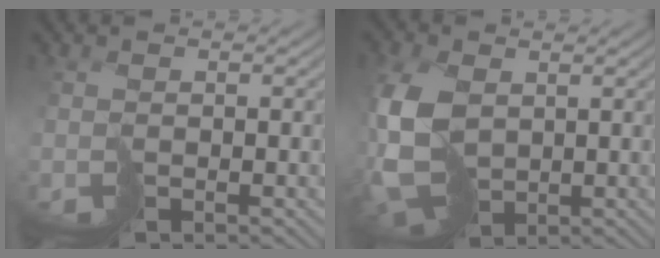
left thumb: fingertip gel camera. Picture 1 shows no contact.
{"total": 10.7, "force": [0.0, 7.2, 7.9], "torque": [-0.223, -0.008, -0.004]}